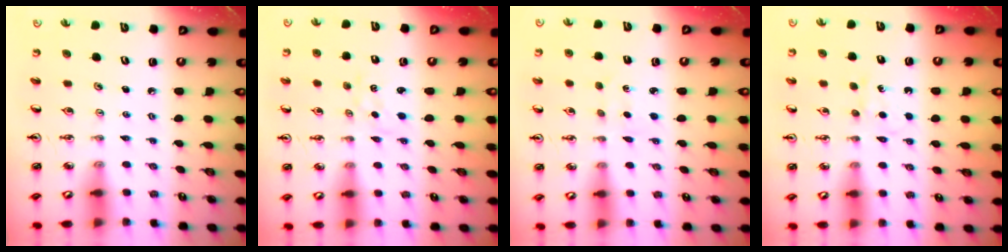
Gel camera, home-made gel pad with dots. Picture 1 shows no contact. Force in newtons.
{"total": 2.3, "press": 2.3, "slide": 0.4}
{"total": 2.2, "press": 2.2, "slide": 0.3}
{"total": 5.8, "press": 5.7, "slide": 0.8}